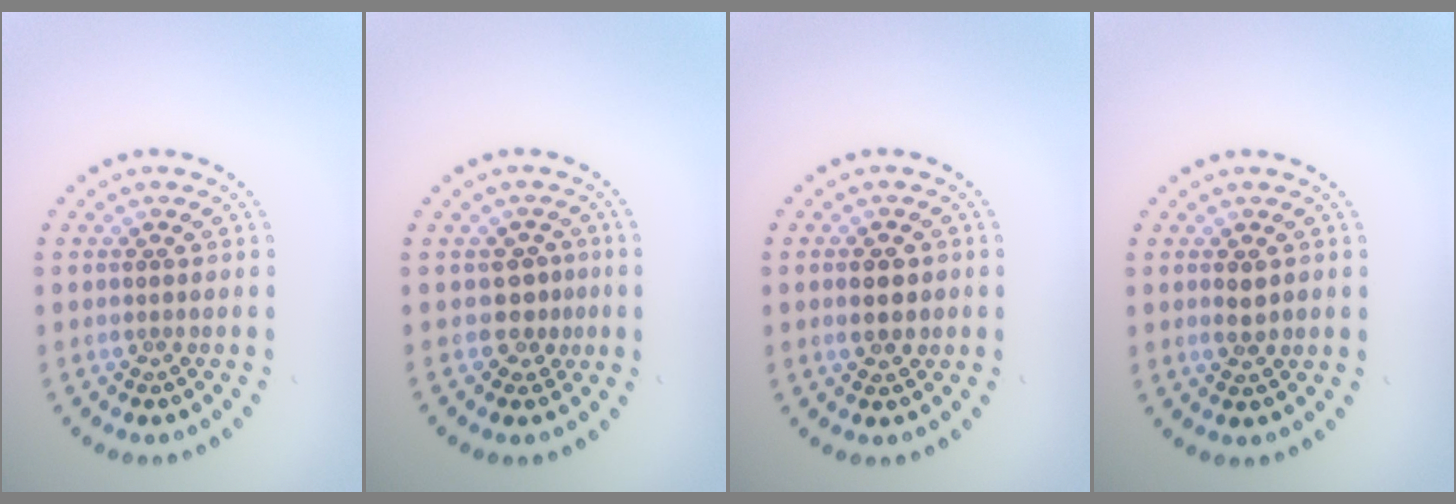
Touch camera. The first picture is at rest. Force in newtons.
{"total": 2.1, "press": 1.6, "slide": 1.3}
{"total": 2.1, "press": 2.1, "slide": 0.1}
{"total": 1.3, "press": 1.3, "slide": 0.2}